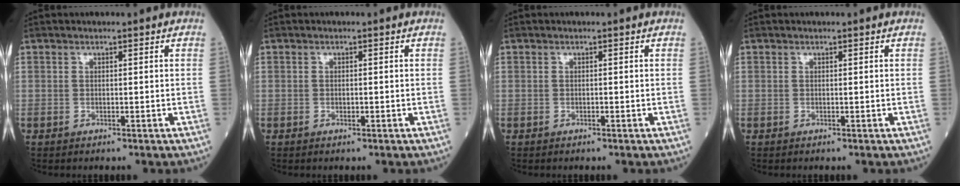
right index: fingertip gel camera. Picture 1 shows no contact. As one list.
[{"total": 0.7, "force": [-0.4, 0.1, 0.6], "torque": [-0.009, -0.002, -0.005]}, {"total": 0.0}, {"total": 0.0}]